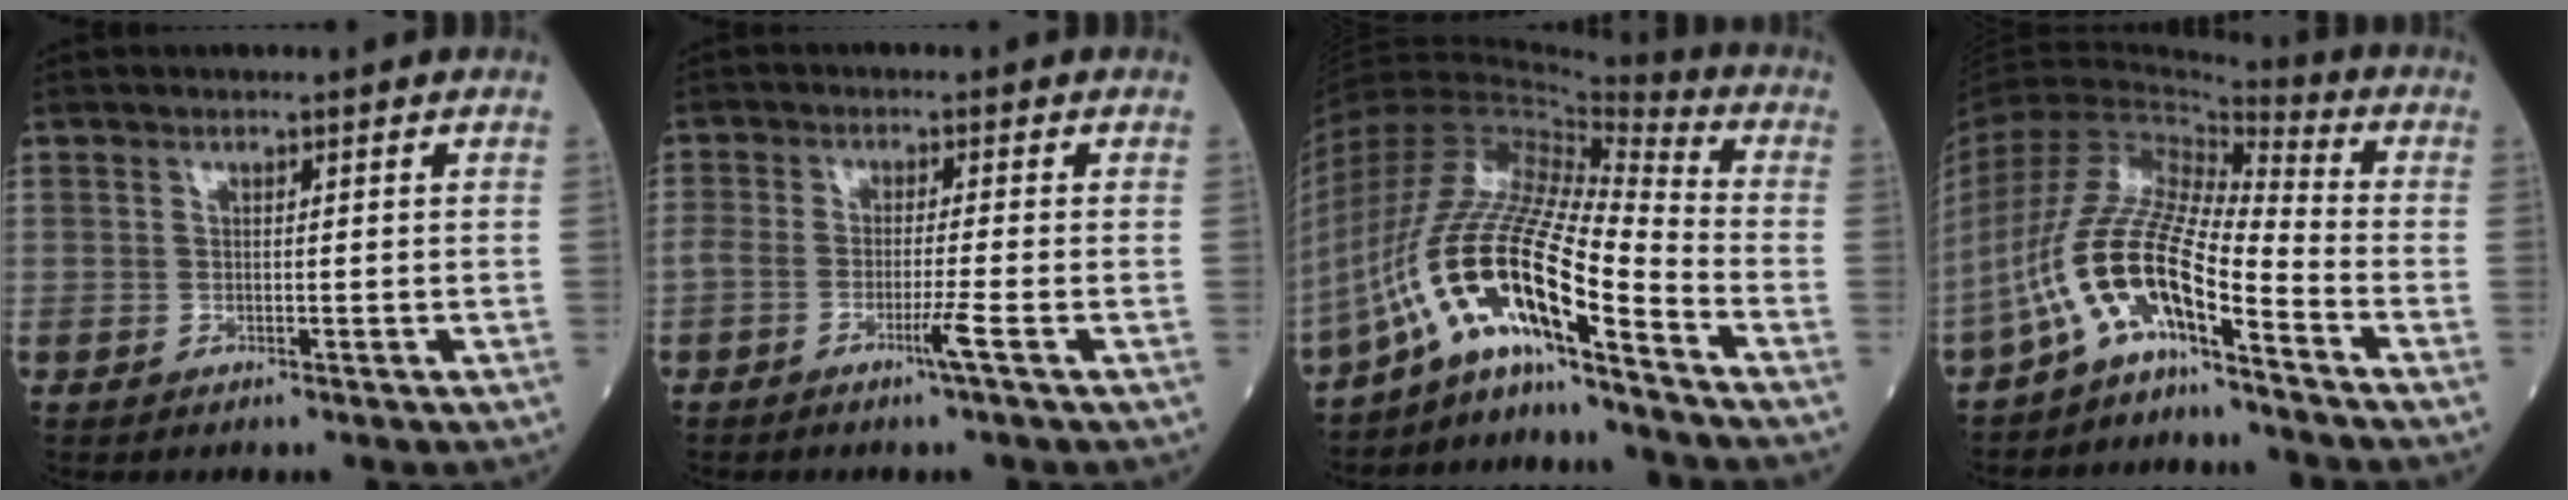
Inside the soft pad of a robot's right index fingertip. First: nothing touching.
{"total": 3.3, "force": [-1.8, -0.7, 2.7], "torque": [-0.057, -0.003, -0.037]}
{"total": 17.0, "force": [-10.4, 2.0, 13.3], "torque": [-0.274, 0.017, -0.185]}
{"total": 12.2, "force": [-7.4, 1.9, 9.5], "torque": [-0.201, 0.018, -0.137]}